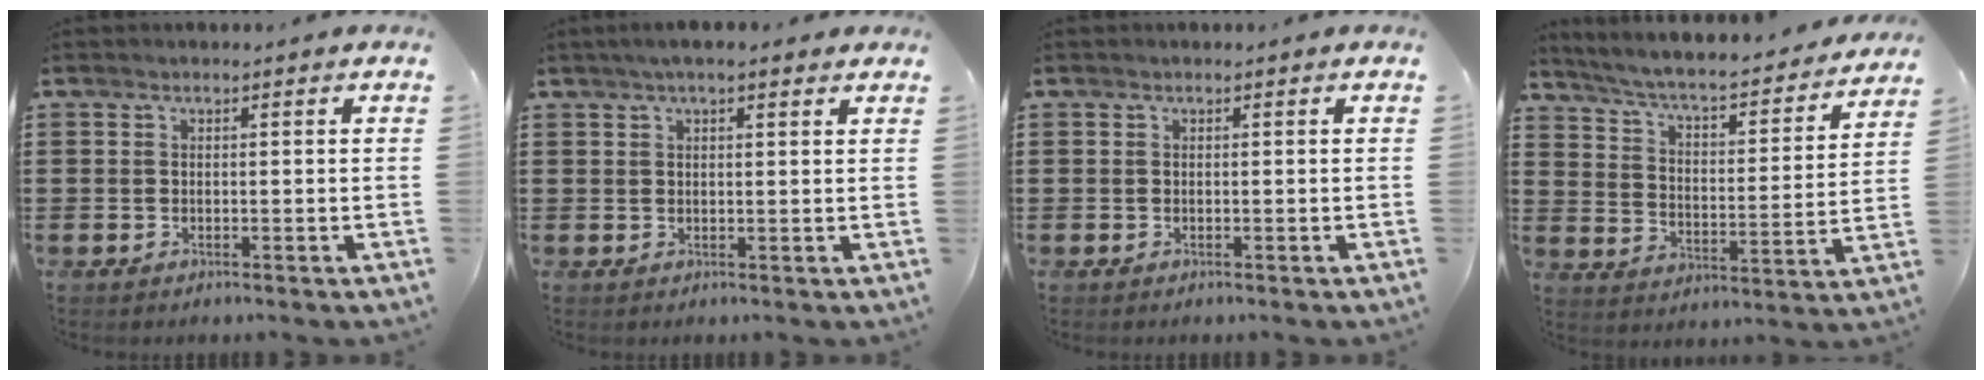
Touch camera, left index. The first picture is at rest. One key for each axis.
{"total": 3.1, "fx": 2.1, "fy": 0.6, "fz": 2.1, "tx": -0.045, "ty": 0.006, "tz": 0.038}
{"total": 0.0}
{"total": 4.6, "fx": 4.1, "fy": 0.1, "fz": 2.1, "tx": -0.062, "ty": -0.039, "tz": 0.058}